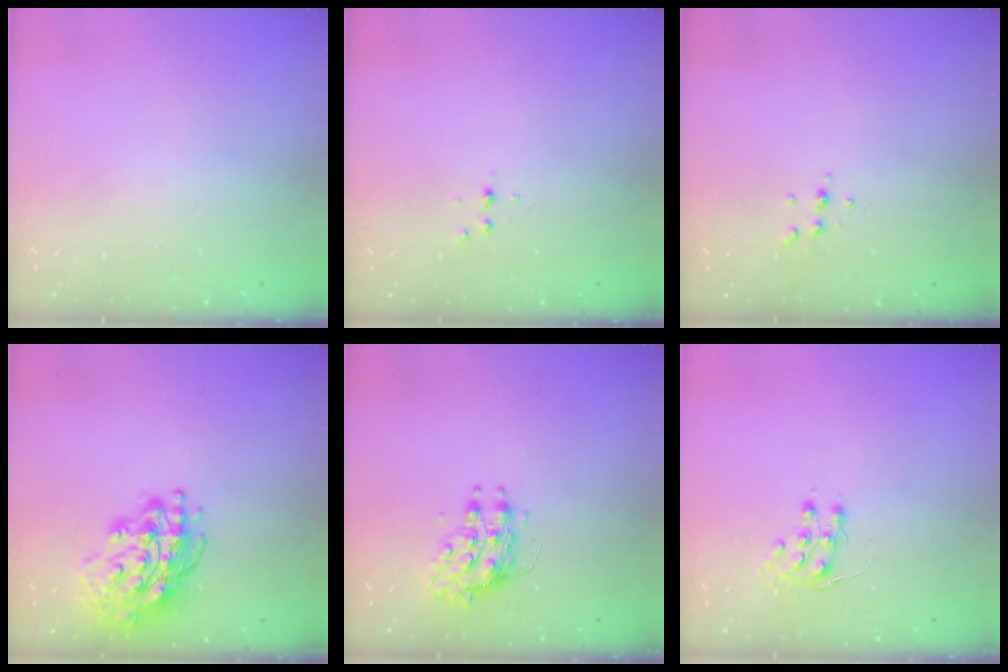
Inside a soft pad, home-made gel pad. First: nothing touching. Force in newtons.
{"total": 2.3, "press": 2.3, "slide": 0.3}
{"total": 4.7, "press": 4.4, "slide": 1.6}
{"total": 17.4, "press": 17.3, "slide": 1.8}
{"total": 8.3, "press": 8.2, "slide": 0.6}
{"total": 7.4, "press": 7.4, "slide": 0.7}